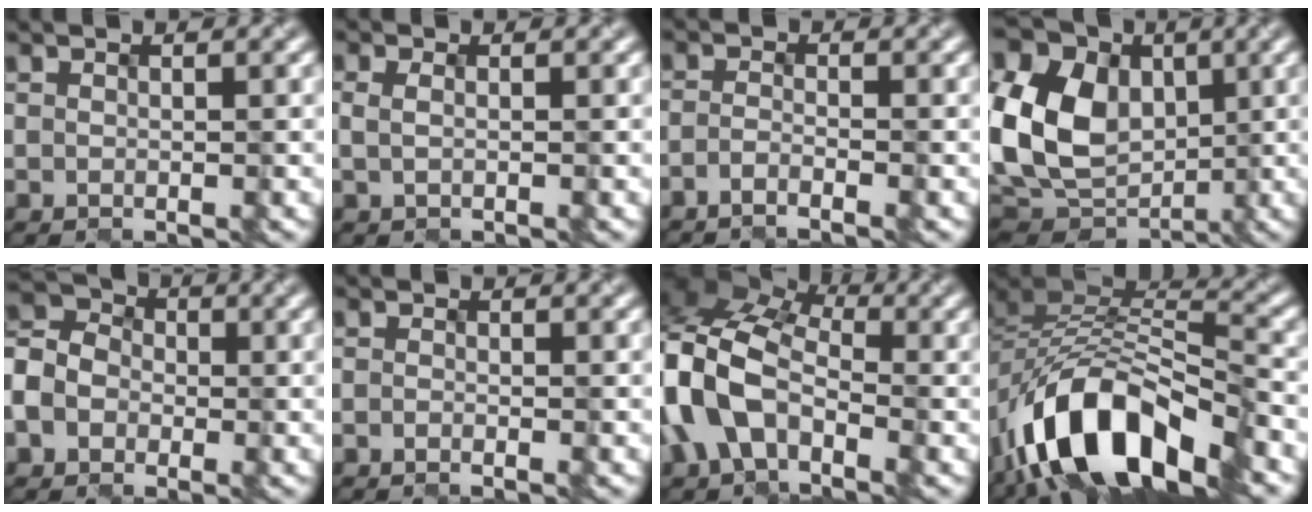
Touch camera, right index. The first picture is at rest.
{"total": 1.0, "force": [-0.8, -0.4, -0.3], "torque": [-0.007, -0.011, 0.009]}
{"total": 2.4, "force": [-2.3, -0.6, -0.2], "torque": [-0.005, -0.008, -0.029]}
{"total": 13.8, "force": [0.8, 10.7, 8.7], "torque": [-0.213, 0.016, 0.027]}
{"total": 4.9, "force": [-2.3, 3.9, 1.8], "torque": [-0.058, -0.001, -0.029]}
{"total": 1.8, "force": [-1.4, -0.8, -0.6], "torque": [-0.002, -0.006, -0.012]}
{"total": 9.8, "force": [-2.6, 6.0, 7.2], "torque": [-0.195, 0.009, -0.048]}
{"total": 11.8, "force": [-8.7, 4.7, 6.4], "torque": [-0.128, -0.009, -0.145]}